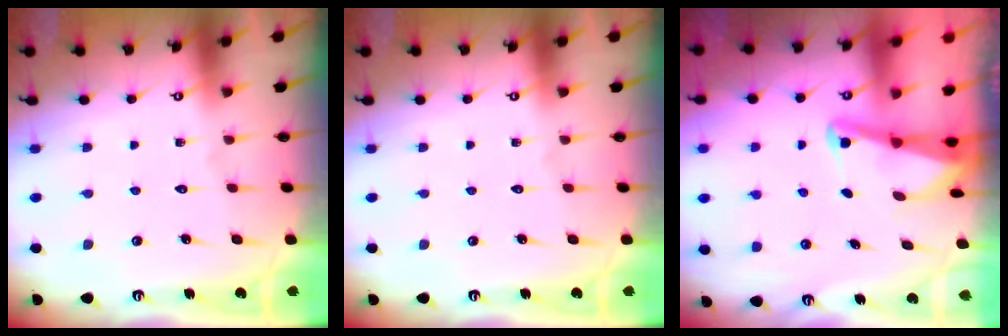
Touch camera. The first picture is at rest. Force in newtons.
{"total": 0.0}
{"total": 2.2, "press": 2.2, "slide": 0.3}